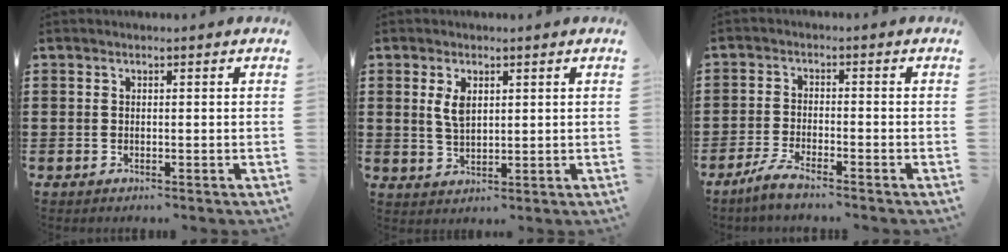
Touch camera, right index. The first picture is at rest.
{"total": 3.7, "force": [1.3, 1.8, 2.9], "torque": [-0.063, 0.006, 0.022]}
{"total": 3.4, "force": [-3.0, 0.1, 1.5], "torque": [-0.049, -0.004, -0.065]}